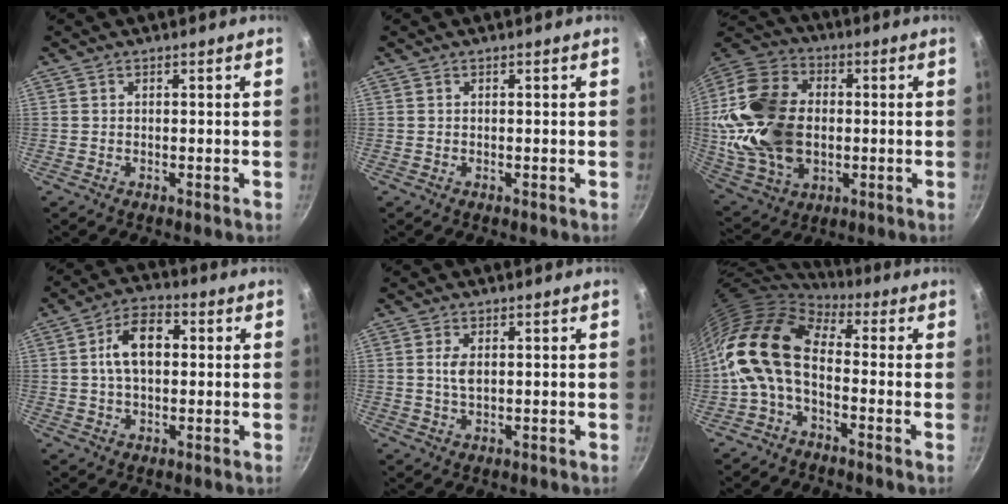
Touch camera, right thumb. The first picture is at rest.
{"total": 0.0}
{"total": 23.5, "force": [0.0, 16.6, 16.6], "torque": [-0.311, 0.020, 0.008]}
{"total": 9.8, "force": [1.3, 6.0, 7.6], "torque": [-0.109, 0.020, 0.013]}
{"total": 3.2, "force": [0.6, 1.7, 2.6], "torque": [-0.048, -0.001, 0.012]}
{"total": 12.9, "force": [-1.7, 7.7, 10.3], "torque": [-0.182, 0.030, -0.050]}